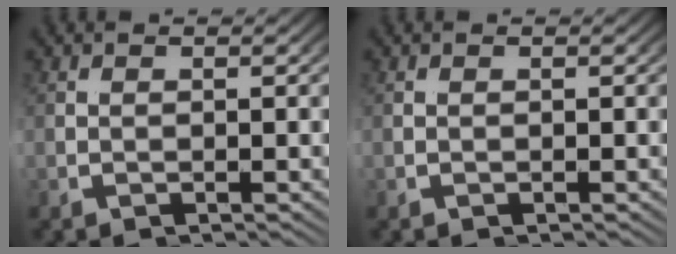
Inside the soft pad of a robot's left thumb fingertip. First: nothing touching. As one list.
[{"total": 0.0}]